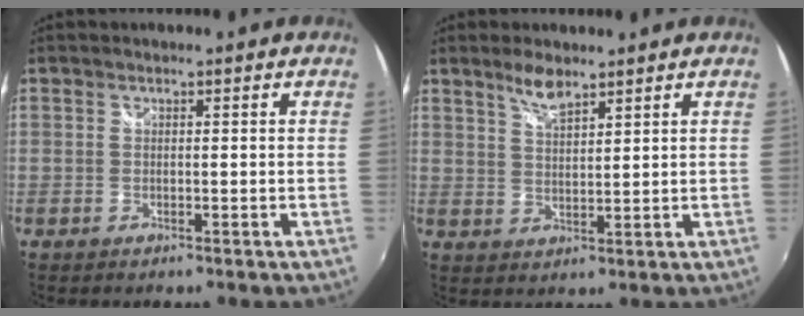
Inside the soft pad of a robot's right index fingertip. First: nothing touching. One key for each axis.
{"total": 4.4, "fx": 3.4, "fy": 1.1, "fz": 2.5, "tx": -0.045, "ty": 0.003, "tz": 0.065}